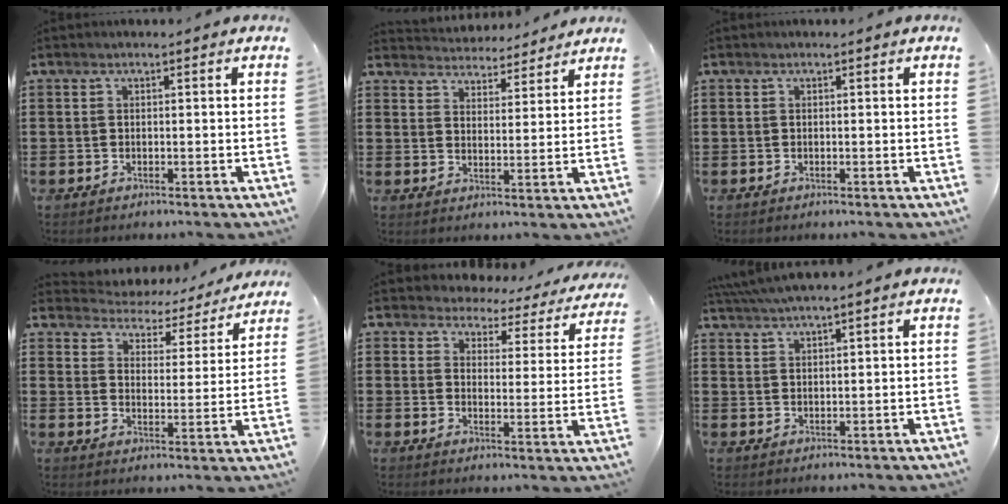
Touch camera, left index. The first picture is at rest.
{"total": 4.3, "force": [4.2, 0.4, -0.2], "torque": [-0.015, -0.024, 0.075]}
{"total": 0.0}
{"total": 4.0, "force": [3.9, 0.6, -0.2], "torque": [-0.025, -0.034, 0.062]}
{"total": 3.6, "force": [3.4, 1.2, 0.2], "torque": [-0.027, -0.023, 0.055]}
{"total": 3.1, "force": [2.9, -0.3, 1.2], "torque": [-0.032, -0.001, 0.055]}